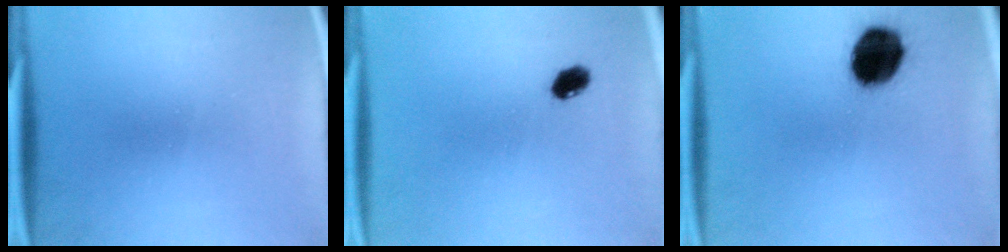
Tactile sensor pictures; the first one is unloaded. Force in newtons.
{"total": 3.1}
{"total": 14.8}